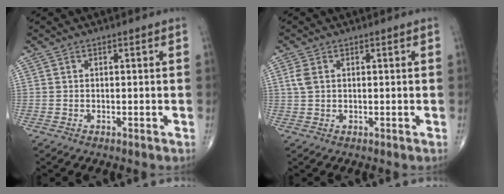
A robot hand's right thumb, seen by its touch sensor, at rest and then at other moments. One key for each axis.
{"total": 2.4, "fx": 0.6, "fy": 1.5, "fz": 1.7, "tx": -0.047, "ty": 0.005, "tz": 0.013}